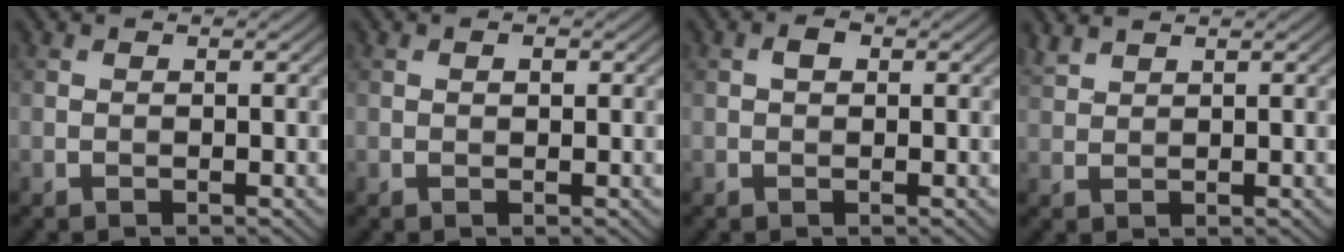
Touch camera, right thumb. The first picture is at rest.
{"total": 0.7, "force": [0.2, 0.3, 0.6], "torque": [-0.007, 0.001, 0.002]}
{"total": 1.4, "force": [0.3, 0.9, 1.0], "torque": [-0.017, 0.003, 0.001]}
{"total": 2.0, "force": [1.8, 0.4, 0.7], "torque": [-0.020, 0.005, 0.045]}